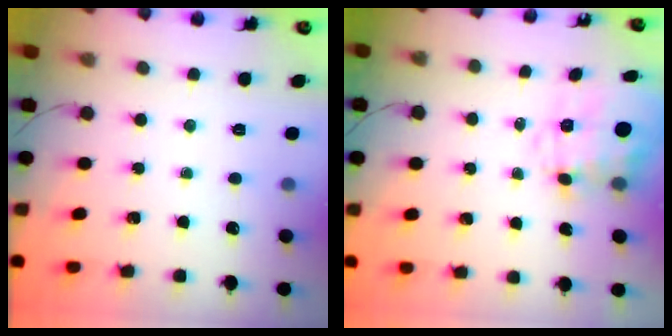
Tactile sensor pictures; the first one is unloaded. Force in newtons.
{"total": 9.6, "press": 9.5, "slide": 1.6}